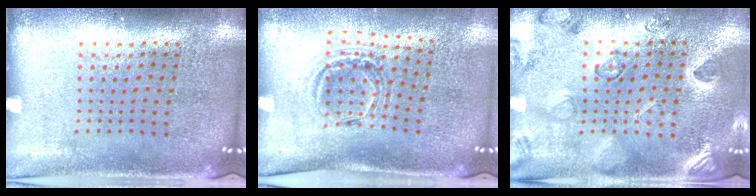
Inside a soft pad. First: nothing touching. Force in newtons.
{"total": 1.0, "press": 1.0, "slide": 0.1}
{"total": 2.3, "press": 2.0, "slide": 1.1}